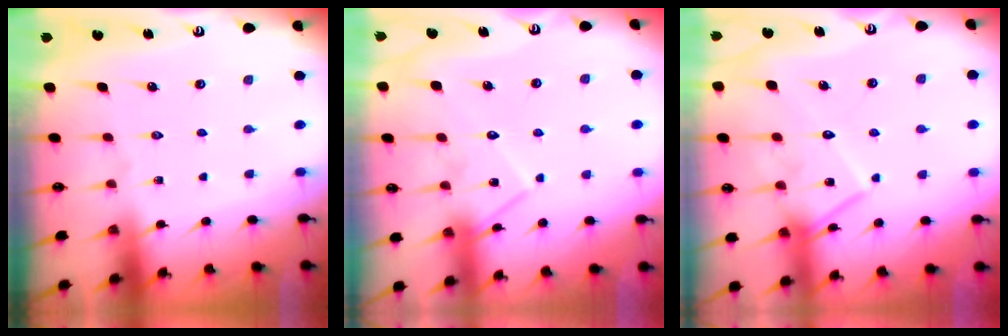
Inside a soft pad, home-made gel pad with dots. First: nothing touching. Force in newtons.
{"total": 12.7, "press": 12.7, "slide": 0.9}
{"total": 13.9, "press": 13.8, "slide": 0.9}